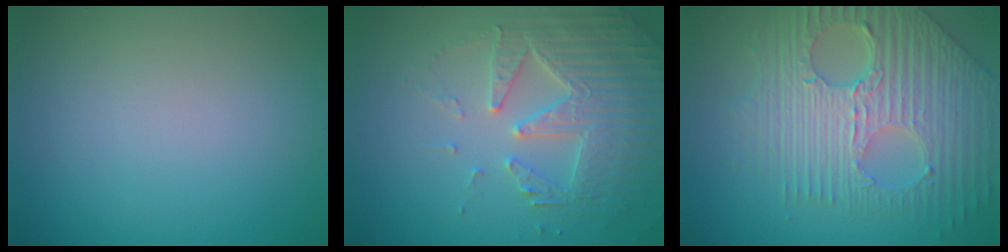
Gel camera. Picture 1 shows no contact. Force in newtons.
{"total": 4.8, "press": 4.4, "slide": 2.0}
{"total": 9.1, "press": 6.3, "slide": 6.6}